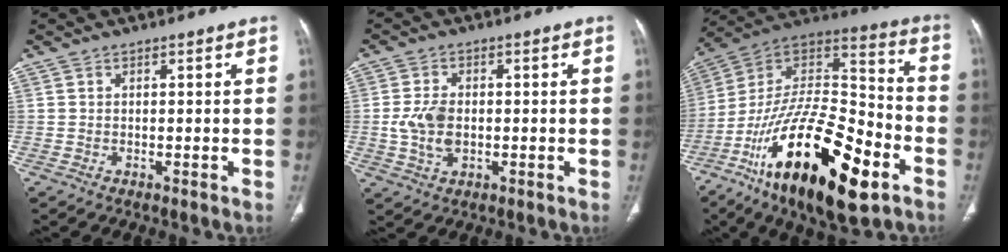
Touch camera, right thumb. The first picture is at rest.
{"total": 6.4, "force": [-0.4, 4.1, 5.0], "torque": [-0.102, 0.002, -0.005]}
{"total": 30.6, "force": [-14.2, 11.7, 24.4], "torque": [-0.427, 0.053, -0.236]}